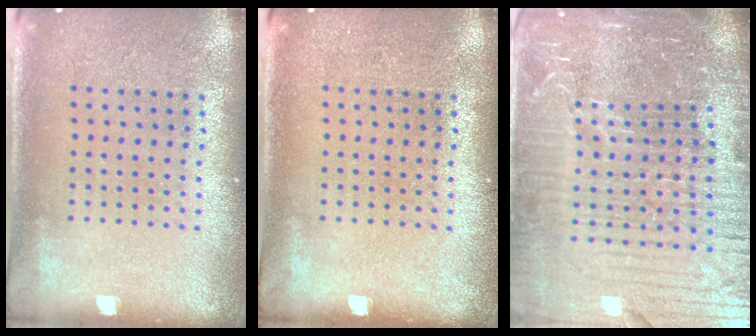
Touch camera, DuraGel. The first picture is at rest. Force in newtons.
{"total": 0.0}
{"total": 6.7, "press": 5.8, "slide": 3.3}